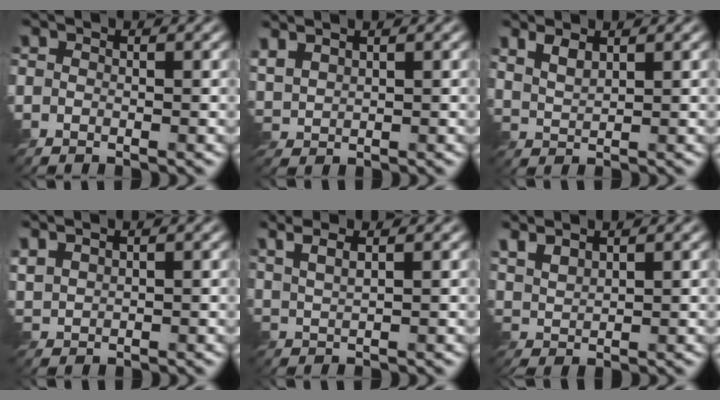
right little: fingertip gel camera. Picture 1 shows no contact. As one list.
[{"total": 2.9, "force": [2.2, 1.0, 1.6], "torque": [-0.045, 0.011, 0.050]}, {"total": 1.9, "force": [1.4, 0.6, 1.2], "torque": [-0.028, -0.006, 0.032]}, {"total": 2.4, "force": [1.9, 0.9, 1.2], "torque": [-0.036, 0.010, 0.045]}, {"total": 4.2, "force": [2.6, 1.4, 2.9], "torque": [-0.039, 0.013, 0.030]}, {"total": 3.5, "force": [2.8, 1.0, 1.8], "torque": [-0.042, 0.009, 0.051]}]